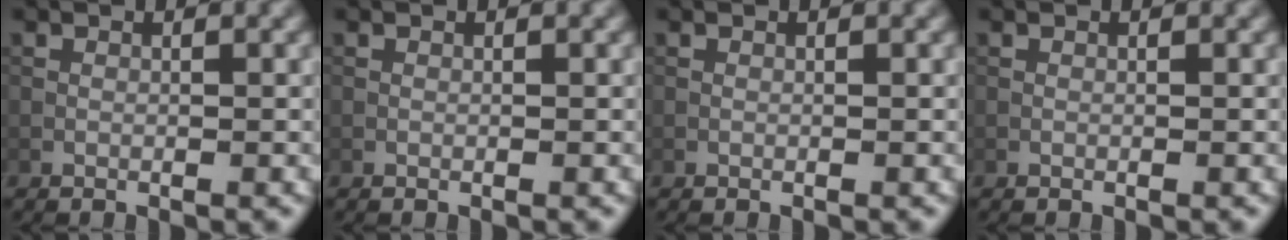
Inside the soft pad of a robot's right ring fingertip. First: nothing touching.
{"total": 0.0}
{"total": 0.0}
{"total": 0.0}